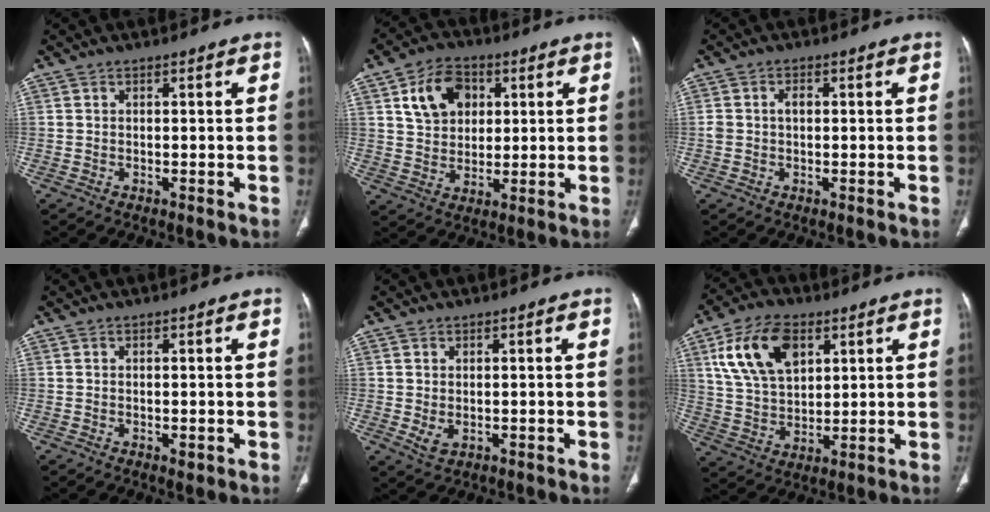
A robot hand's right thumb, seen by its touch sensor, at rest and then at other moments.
{"total": 10.7, "force": [3.7, 8.0, 6.2], "torque": [-0.077, -0.005, 0.066]}
{"total": 2.3, "force": [0.1, 1.6, 1.7], "torque": [-0.035, 0.011, 0.003]}
{"total": 1.1, "force": [-0.2, 0.5, 1.0], "torque": [-0.016, -0.005, -0.001]}
{"total": 2.4, "force": [-0.1, 1.6, 1.8], "torque": [-0.039, -0.006, 0.007]}
{"total": 14.9, "force": [6.1, 9.0, 10.2], "torque": [-0.170, -0.013, 0.120]}